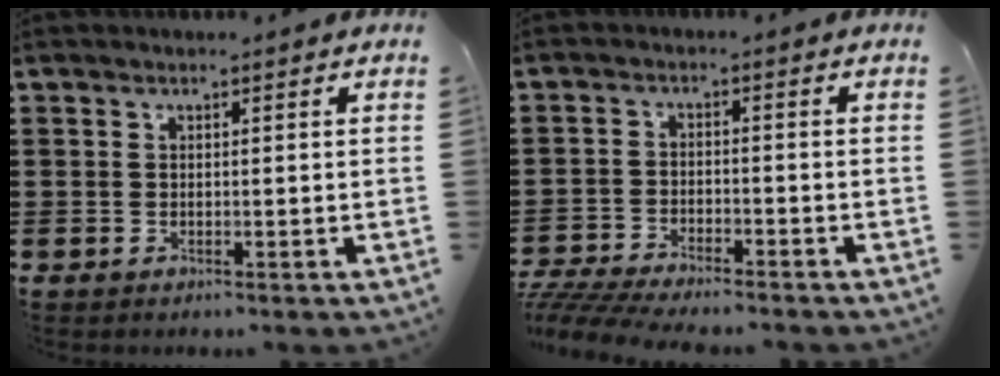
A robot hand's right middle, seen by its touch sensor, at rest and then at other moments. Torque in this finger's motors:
{"motor_torque": [1.61, -0.52, 0.29, 0.21]}